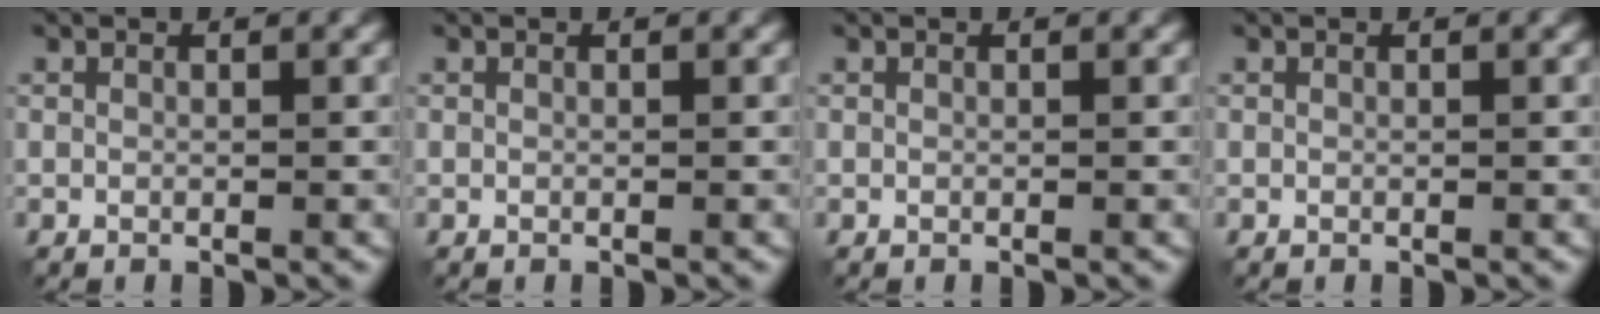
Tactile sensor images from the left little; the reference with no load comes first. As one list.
[{"total": 0.0}, {"total": 0.0}, {"total": 0.0}]